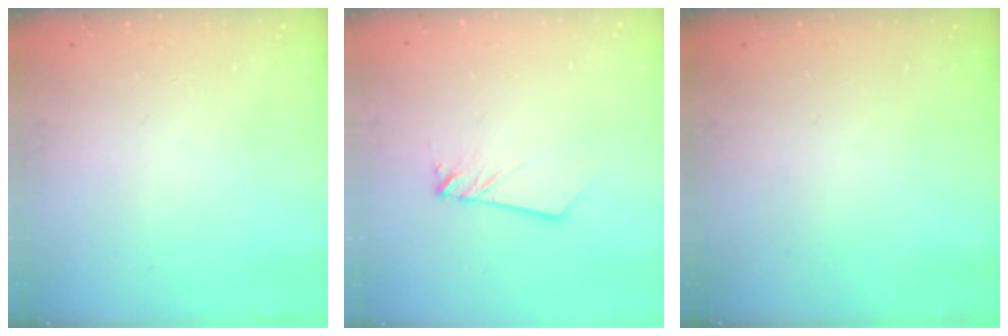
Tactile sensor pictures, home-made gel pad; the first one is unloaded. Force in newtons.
{"total": 1.9, "press": 1.9, "slide": 0.2}
{"total": 0.0}